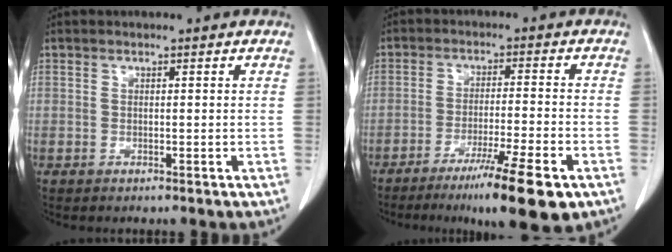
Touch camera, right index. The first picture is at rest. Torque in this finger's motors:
{"motor_torque": [1.15, -0.99, 0.20, 0.08]}